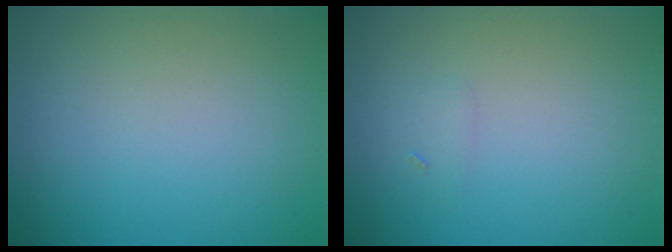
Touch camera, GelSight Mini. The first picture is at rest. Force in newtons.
{"total": 0.7, "press": 0.7, "slide": 0.0}